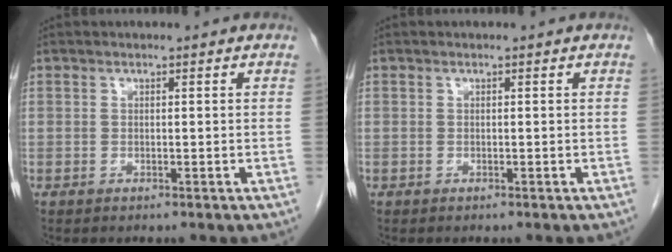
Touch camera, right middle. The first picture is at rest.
{"total": 0.0}